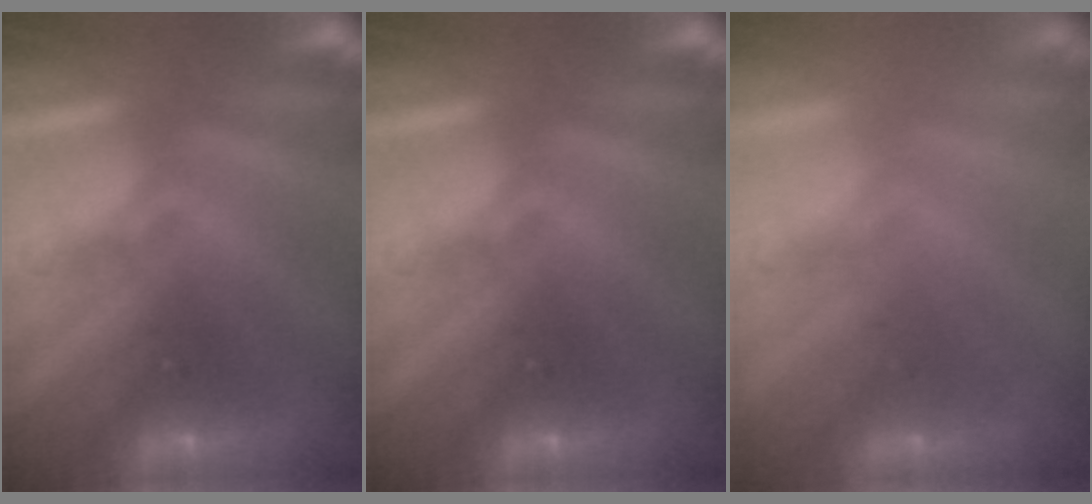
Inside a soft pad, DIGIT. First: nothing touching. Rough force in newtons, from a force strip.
{"total": 0.0}
{"total": 2.4}